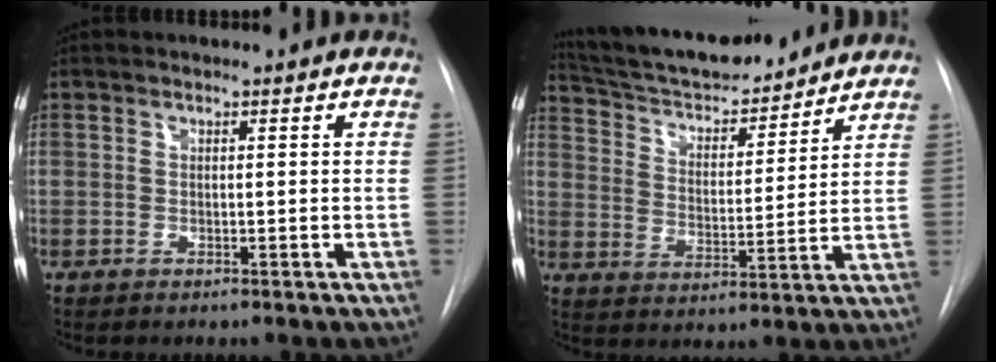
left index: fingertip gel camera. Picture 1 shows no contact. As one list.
[{"total": 15.7, "force": [14.4, 3.1, 5.4], "torque": [-0.089, 0.004, 0.234]}]